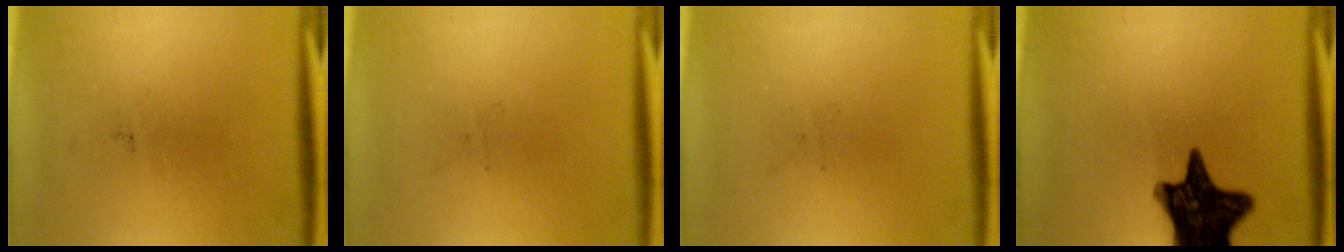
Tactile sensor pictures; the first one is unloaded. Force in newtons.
{"total": 0.0}
{"total": 0.0}
{"total": 14.9}